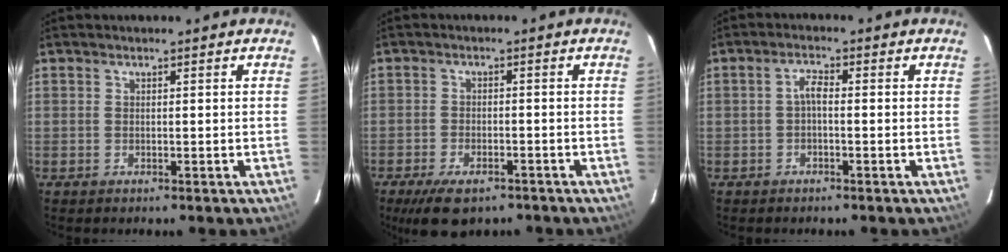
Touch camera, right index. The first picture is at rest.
{"total": 9.0, "force": [-6.4, 3.9, 5.0], "torque": [-0.113, -0.015, -0.101]}
{"total": 2.0, "force": [-0.6, 0.7, 1.8], "torque": [-0.037, 0.008, -0.012]}